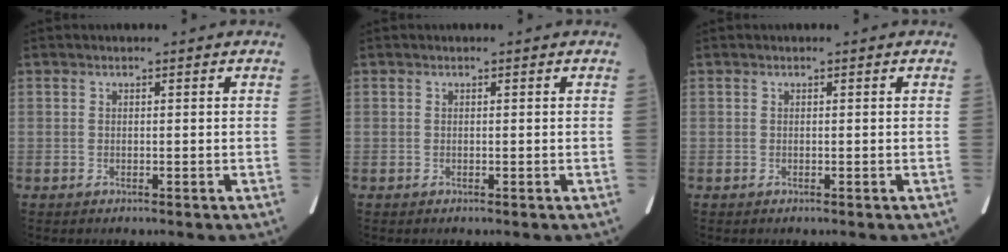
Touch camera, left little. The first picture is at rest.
{"total": 0.0}
{"total": 0.0}